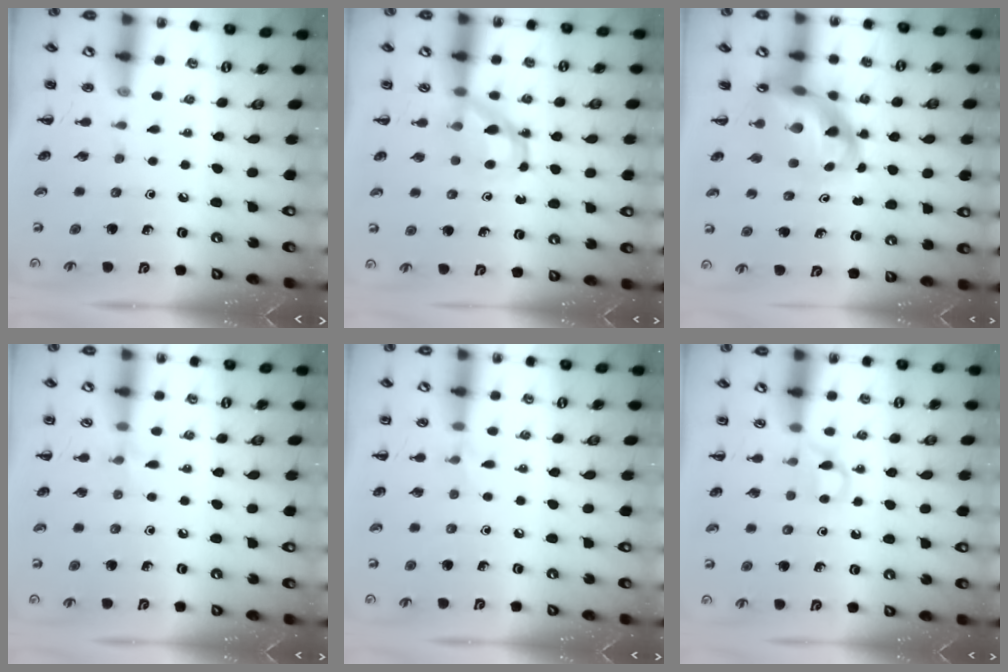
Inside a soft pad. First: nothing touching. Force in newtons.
{"total": 6.3, "press": 6.2, "slide": 0.4}
{"total": 8.2, "press": 7.8, "slide": 2.4}
{"total": 4.9, "press": 4.6, "slide": 1.5}
{"total": 3.7, "press": 3.5, "slide": 1.3}
{"total": 3.6, "press": 3.4, "slide": 1.0}